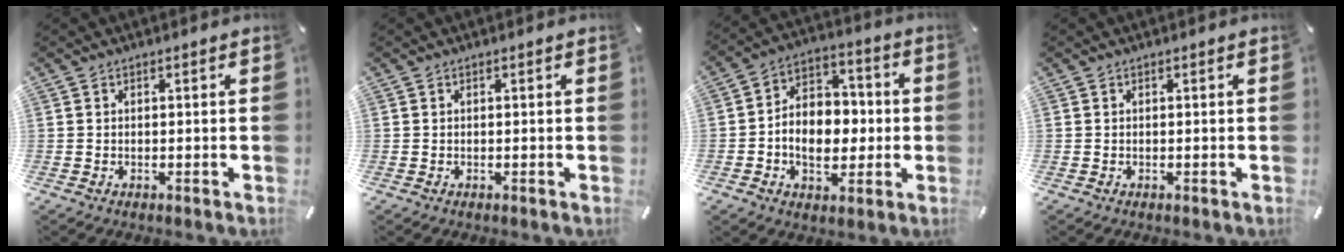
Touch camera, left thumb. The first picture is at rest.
{"total": 0.0}
{"total": 10.9, "force": [-1.7, 8.6, 6.5], "torque": [-0.117, 0.012, -0.031]}
{"total": 0.0}